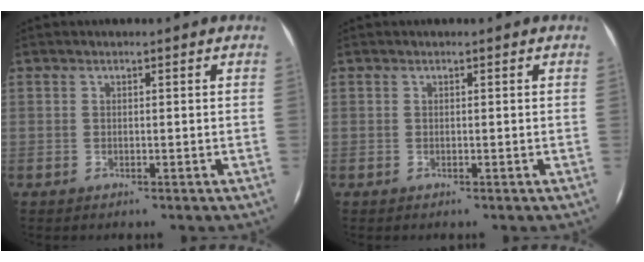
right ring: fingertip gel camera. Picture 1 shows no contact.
{"total": 0.0}